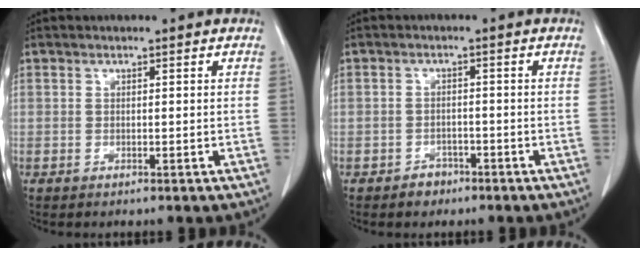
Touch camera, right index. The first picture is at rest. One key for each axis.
{"total": 2.4, "fx": -1.6, "fy": 1.8, "fz": 0.4, "tx": -0.005, "ty": 0.008, "tz": -0.024}